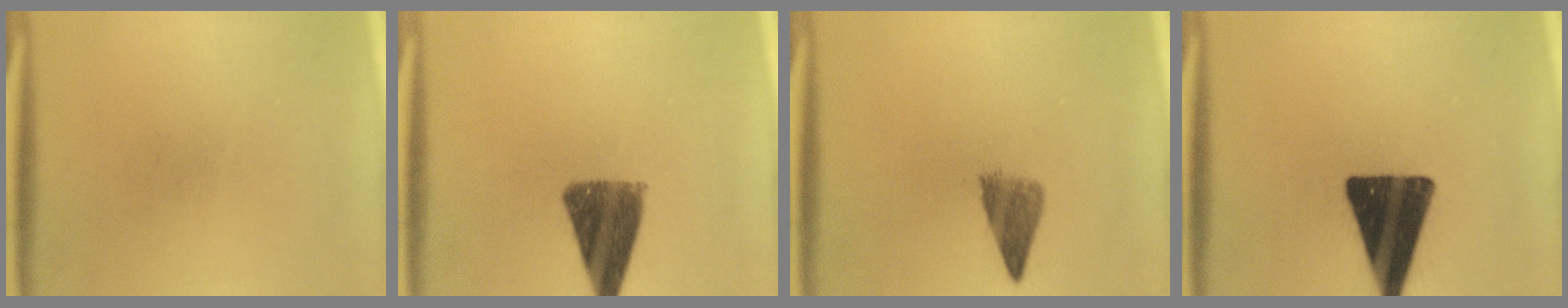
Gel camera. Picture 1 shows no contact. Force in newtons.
{"total": 10.3}
{"total": 4.3}
{"total": 18.0}